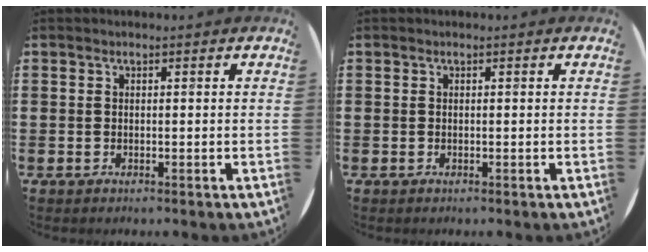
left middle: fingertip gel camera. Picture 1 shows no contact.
{"total": 0.0}